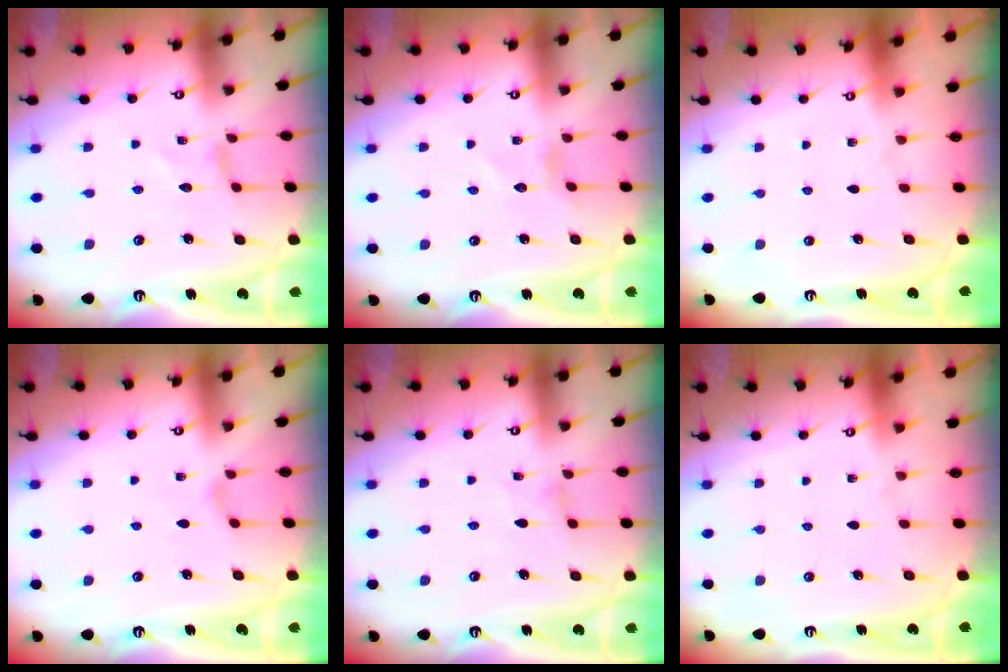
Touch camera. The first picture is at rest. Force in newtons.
{"total": 1.7, "press": 1.7, "slide": 0.2}
{"total": 0.0}
{"total": 0.8, "press": 0.7, "slide": 0.3}
{"total": 0.0}
{"total": 0.0}